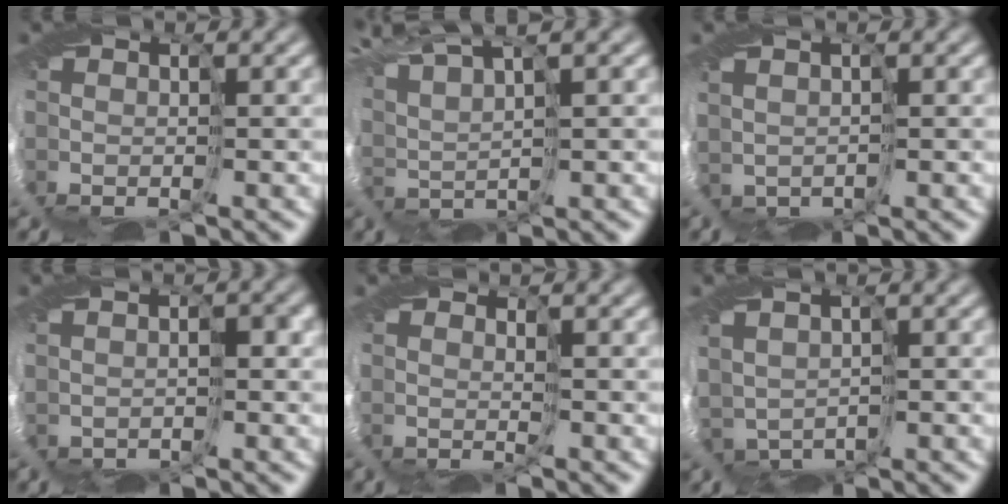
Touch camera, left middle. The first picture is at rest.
{"total": 5.2, "force": [4.9, -0.4, 1.7], "torque": [-0.066, 0.022, 0.084]}
{"total": 0.7, "force": [0.5, 0.5, -0.2], "torque": [-0.003, 0.000, 0.011]}
{"total": 1.3, "force": [-0.1, 0.9, 0.9], "torque": [-0.012, 0.014, 0.006]}
{"total": 1.2, "force": [0.4, -0.9, -0.6], "torque": [0.002, 0.000, 0.005]}
{"total": 2.4, "force": [0.3, 2.1, 1.0], "torque": [-0.027, -0.005, 0.013]}